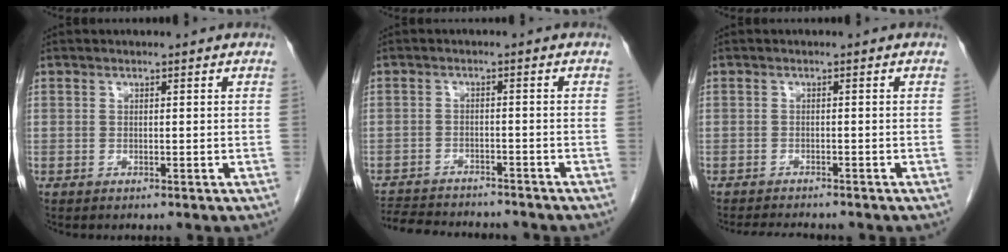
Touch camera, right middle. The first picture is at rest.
{"total": 12.9, "force": [-11.8, 2.9, 4.3], "torque": [-0.087, -0.002, -0.162]}
{"total": 4.8, "force": [-4.5, 0.7, 1.6], "torque": [-0.021, -0.010, -0.067]}